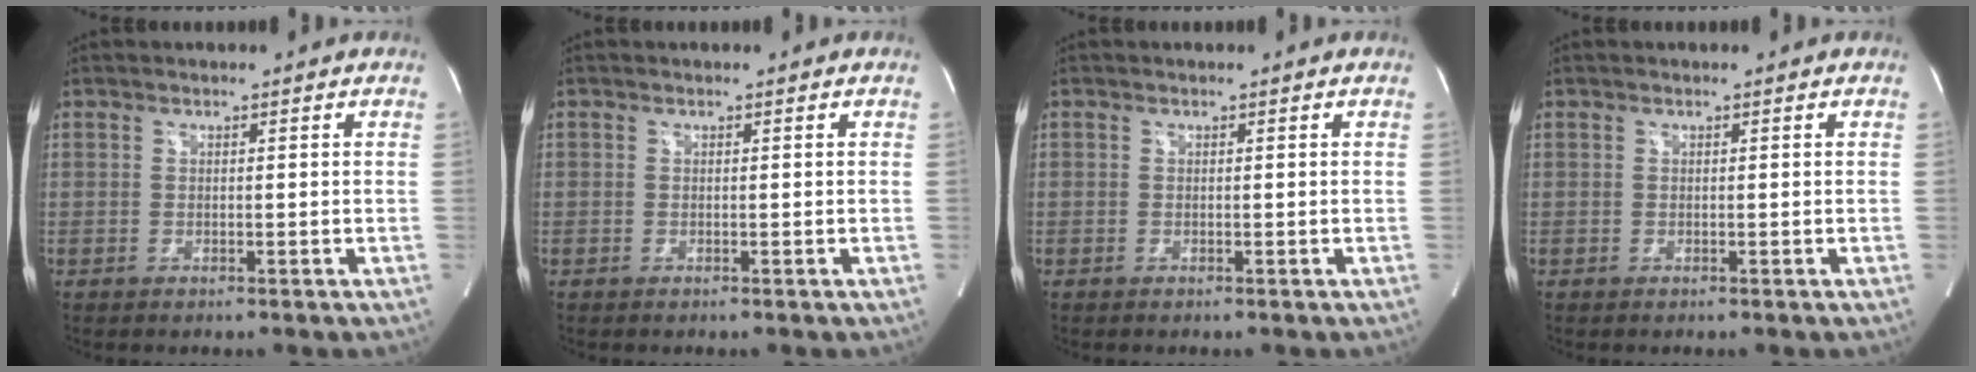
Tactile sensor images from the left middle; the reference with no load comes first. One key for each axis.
{"total": 0.0}
{"total": 0.0}
{"total": 0.0}